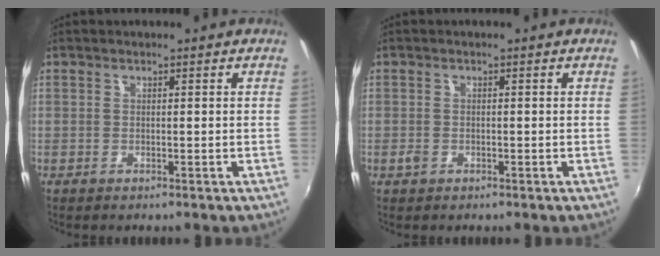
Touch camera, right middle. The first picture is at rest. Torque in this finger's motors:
{"motor_torque": [0.22, -0.17, 0.00, 0.02]}